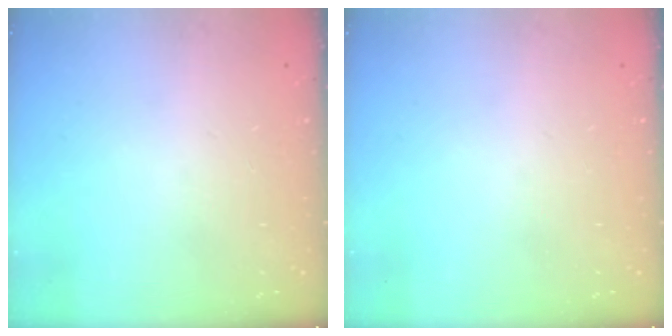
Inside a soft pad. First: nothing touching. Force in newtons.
{"total": 0.0}